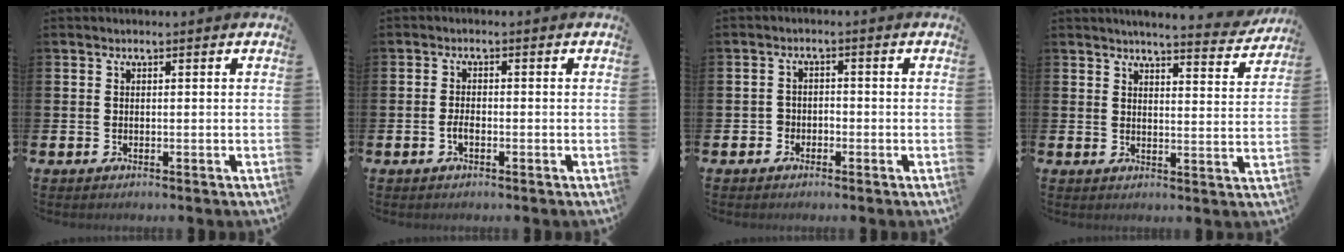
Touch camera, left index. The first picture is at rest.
{"total": 1.5, "force": [-0.7, 0.7, 1.2], "torque": [-0.022, 0.000, -0.014]}
{"total": 1.9, "force": [-1.3, 1.4, 0.2], "torque": [-0.014, 0.007, -0.029]}
{"total": 4.3, "force": [4.2, -0.2, 0.8], "torque": [-0.017, -0.032, 0.069]}